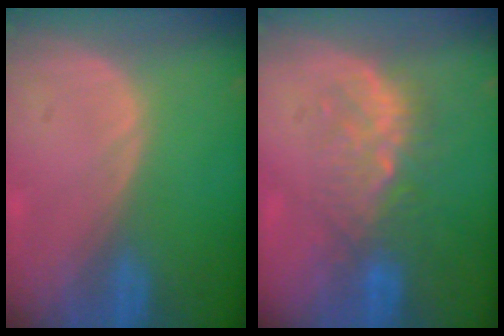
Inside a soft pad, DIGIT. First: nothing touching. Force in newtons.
{"total": 6.3, "press": 6.1, "slide": 1.8}